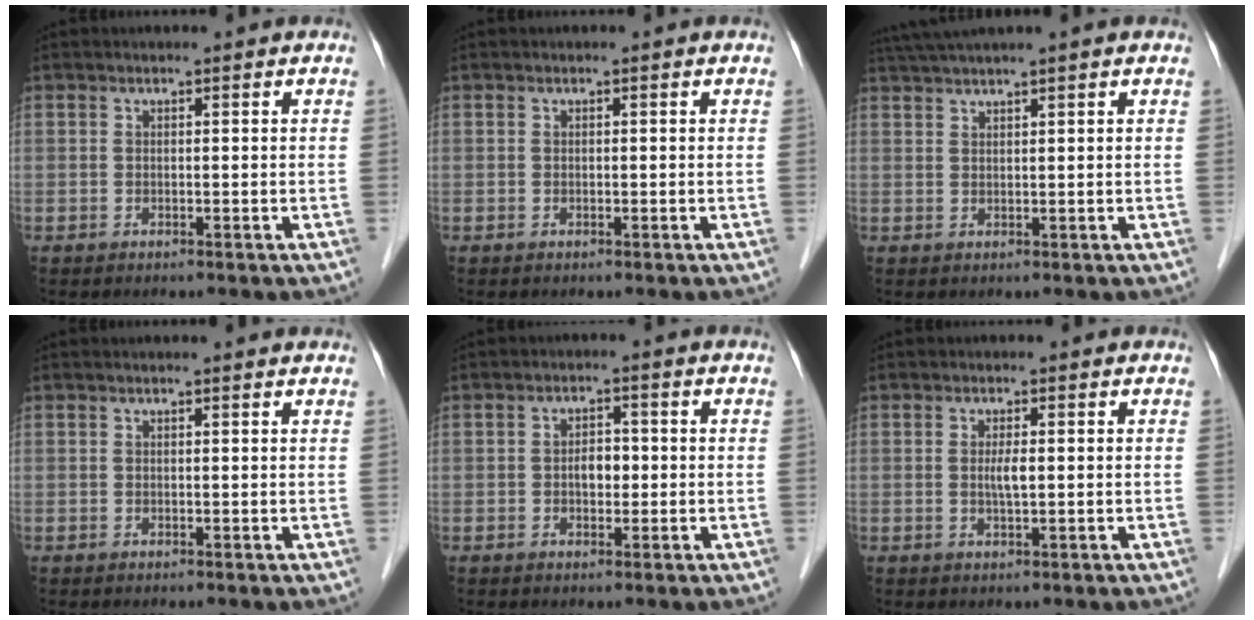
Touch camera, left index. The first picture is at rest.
{"total": 0.0}
{"total": 4.7, "force": [3.8, -1.2, 2.5], "torque": [-0.049, 0.026, 0.073]}
{"total": 1.6, "force": [1.5, 0.1, 0.5], "torque": [-0.014, 0.007, 0.014]}
{"total": 2.9, "force": [-0.3, 1.8, 2.2], "torque": [-0.037, 0.009, -0.004]}
{"total": 2.0, "force": [0.1, 0.3, 2.0], "torque": [-0.042, -0.001, 0.002]}